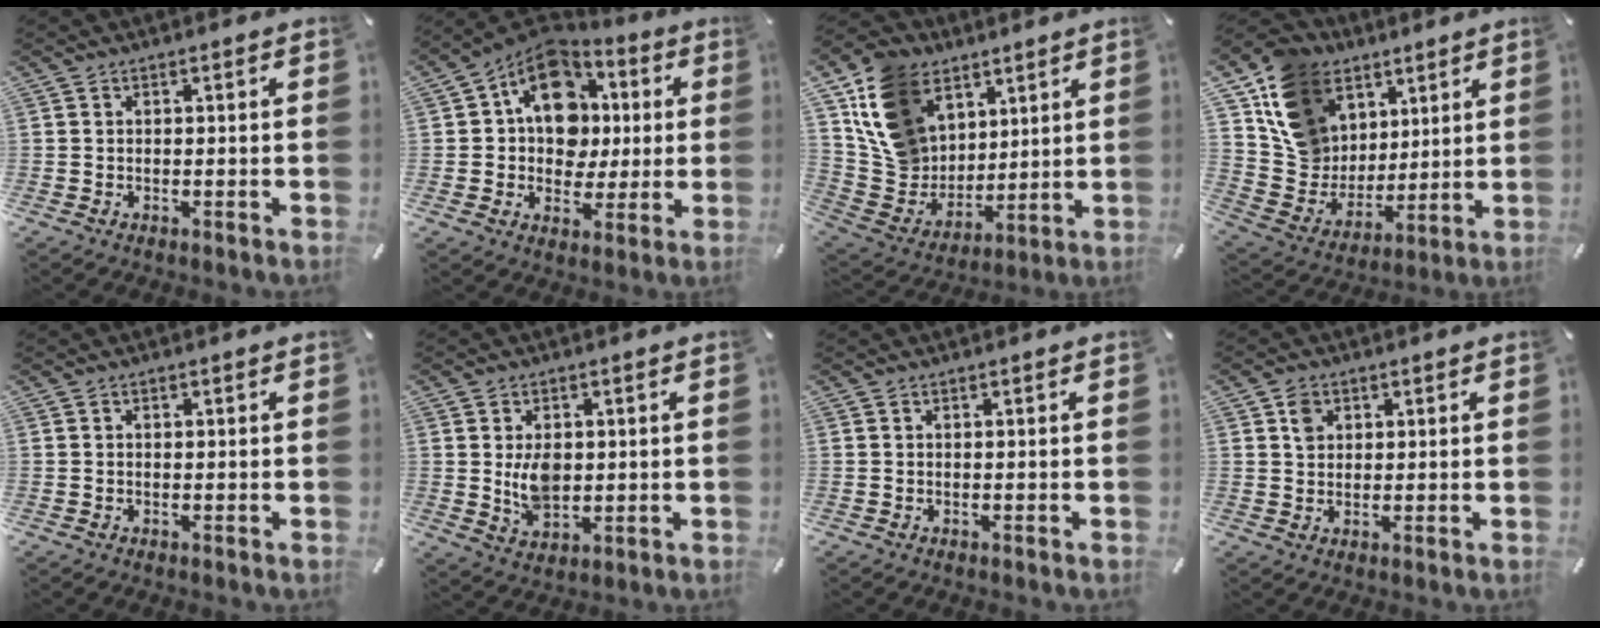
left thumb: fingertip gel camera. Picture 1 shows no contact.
{"total": 15.1, "force": [4.3, 12.1, 8.1], "torque": [-0.138, -0.018, 0.085]}
{"total": 16.1, "force": [7.7, 12.8, 5.9], "torque": [-0.124, -0.032, 0.161]}
{"total": 14.8, "force": [7.3, 12.3, 3.8], "torque": [-0.085, -0.044, 0.152]}
{"total": 0.5, "force": [0.0, 0.4, 0.3], "torque": [-0.007, 0.001, 0.000]}
{"total": 7.1, "force": [0.8, 5.2, 4.8], "torque": [-0.069, -0.013, 0.009]}
{"total": 0.0}
{"total": 3.5, "force": [1.4, 3.0, 1.3], "torque": [-0.015, -0.001, 0.022]}